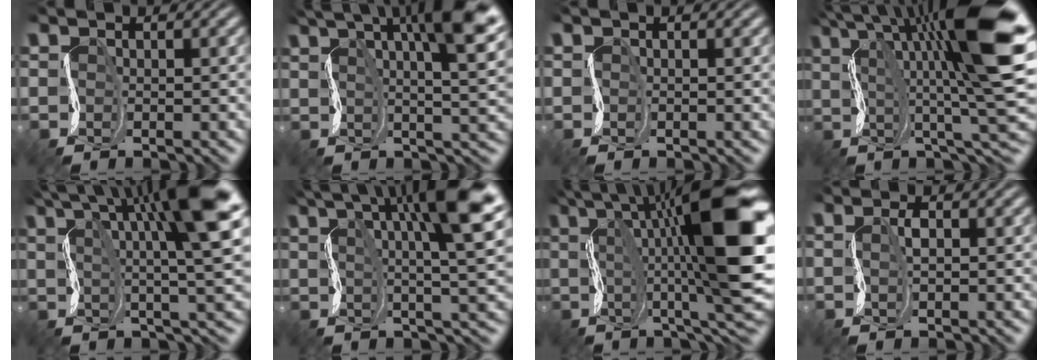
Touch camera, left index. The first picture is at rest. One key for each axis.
{"total": 13.7, "fx": 6.2, "fy": 4.5, "fz": 11.4, "tx": -0.162, "ty": 0.037, "tz": 0.080}
{"total": 0.6, "fx": 0.2, "fy": 0.1, "fz": 0.5, "tx": -0.008, "ty": 0.005, "tz": 0.002}
{"total": 15.0, "fx": 4.8, "fy": 3.2, "fz": 13.9, "tx": -0.220, "ty": 0.009, "tz": 0.085}
{"total": 11.7, "fx": 4.8, "fy": 2.3, "fz": 10.4, "tx": -0.165, "ty": 0.012, "tz": 0.077}
{"total": 12.4, "fx": 5.2, "fy": 3.0, "fz": 10.8, "tx": -0.167, "ty": 0.016, "tz": 0.081}
{"total": 15.5, "fx": 3.6, "fy": 3.4, "fz": 14.7, "tx": -0.211, "ty": 0.006, "tz": 0.062}
{"total": 1.3, "fx": 0.1, "fy": 0.4, "fz": 1.2, "tx": -0.027, "ty": 0.005, "tz": 0.002}